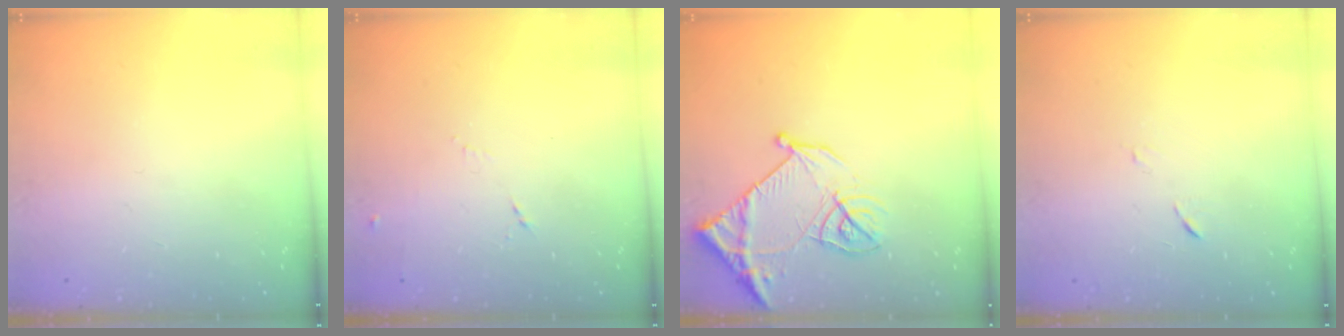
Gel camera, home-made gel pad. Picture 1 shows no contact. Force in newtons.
{"total": 4.4, "press": 4.3, "slide": 1.0}
{"total": 14.4, "press": 14.3, "slide": 1.6}
{"total": 5.0, "press": 4.9, "slide": 0.6}